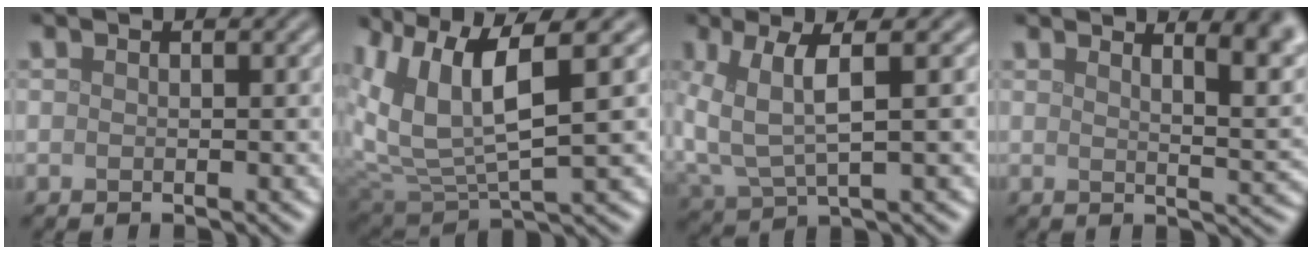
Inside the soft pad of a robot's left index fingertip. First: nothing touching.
{"total": 8.0, "force": [3.4, 2.6, 6.7], "torque": [-0.153, -0.001, 0.070]}
{"total": 5.1, "force": [1.2, 1.8, 4.6], "torque": [-0.117, -0.002, 0.031]}
{"total": 6.5, "force": [3.9, 2.2, 4.7], "torque": [-0.028, 0.017, 0.046]}